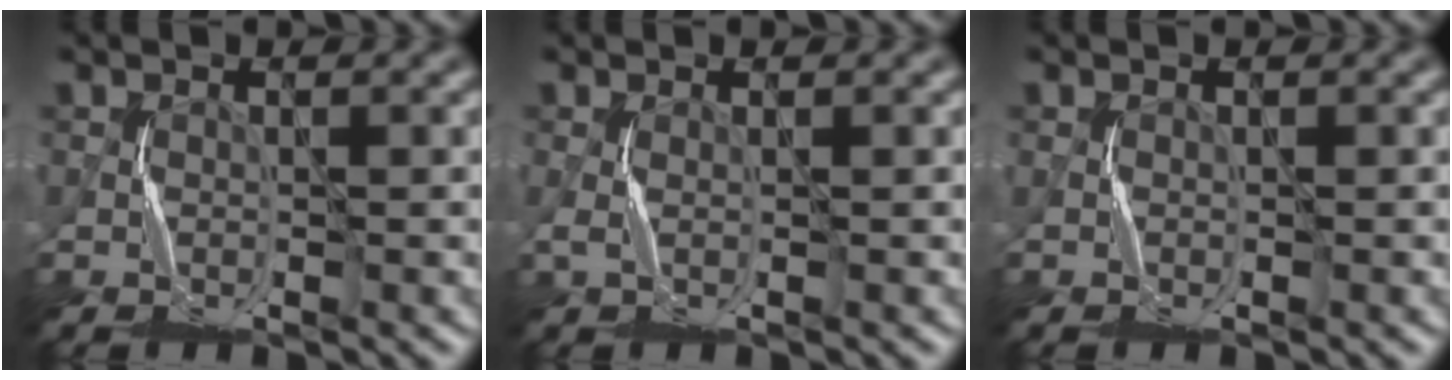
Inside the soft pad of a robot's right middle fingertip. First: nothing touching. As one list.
[{"total": 0.7, "force": [0.1, 0.1, 0.6], "torque": [-0.018, 0.002, 0.004]}, {"total": 0.0}]